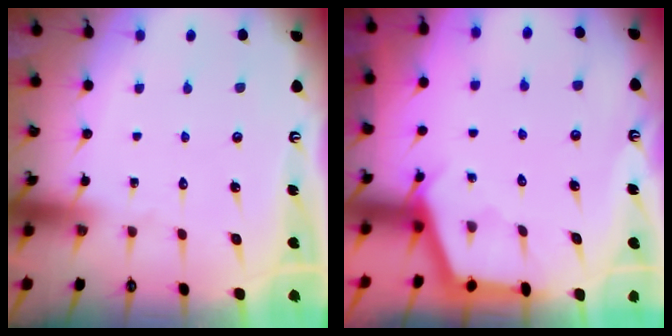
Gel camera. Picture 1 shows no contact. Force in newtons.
{"total": 3.0, "press": 3.0, "slide": 0.3}